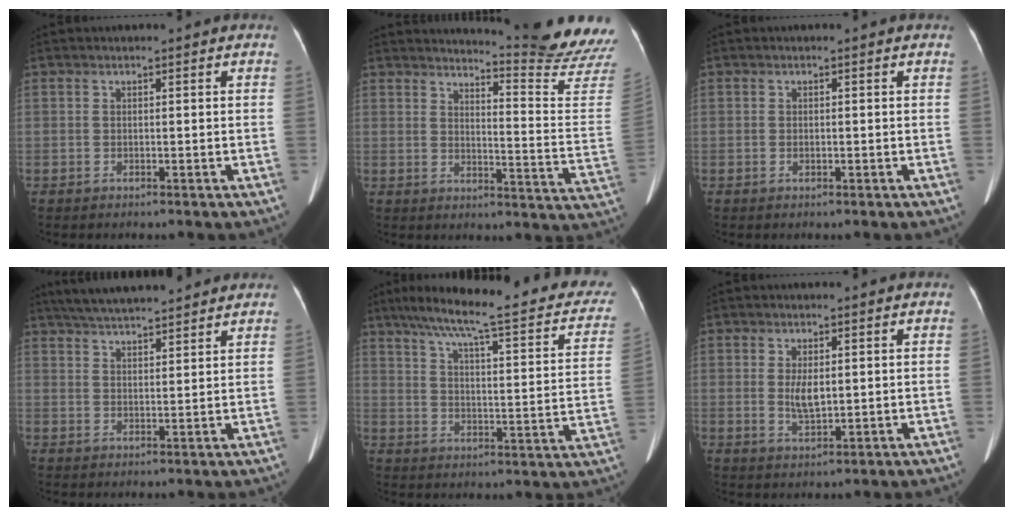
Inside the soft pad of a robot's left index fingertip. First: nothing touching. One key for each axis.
{"total": 15.8, "fx": 15.4, "fy": -3.1, "fz": 2.1, "tx": -0.036, "ty": -0.153, "tz": 0.172}
{"total": 0.5, "fx": -0.1, "fy": 0.3, "fz": 0.4, "tx": -0.010, "ty": 0.000, "tz": -0.002}
{"total": 12.8, "fx": 11.5, "fy": 1.5, "fz": 5.5, "tx": -0.095, "ty": 0.032, "tz": 0.174}
{"total": 26.8, "fx": 21.0, "fy": 4.2, "fz": 16.1, "tx": -0.232, "ty": 0.006, "tz": 0.265}
{"total": 3.4, "fx": 0.6, "fy": 1.3, "fz": 3.1, "tx": -0.062, "ty": -0.006, "tz": 0.016}